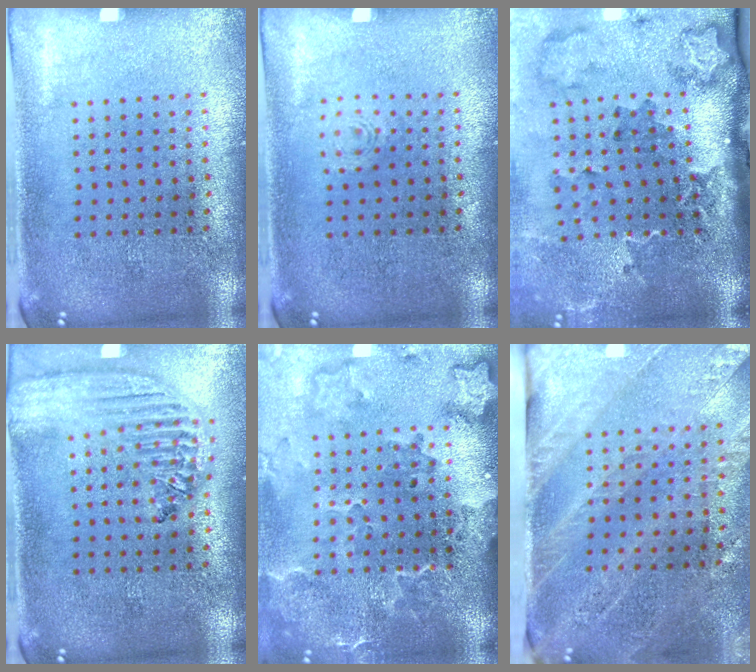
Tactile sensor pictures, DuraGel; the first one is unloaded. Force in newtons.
{"total": 0.7, "press": 0.7, "slide": 0.2}
{"total": 3.1, "press": 2.1, "slide": 2.3}
{"total": 2.1, "press": 1.9, "slide": 1.0}
{"total": 3.0, "press": 2.3, "slide": 1.9}
{"total": 3.5, "press": 3.0, "slide": 1.8}